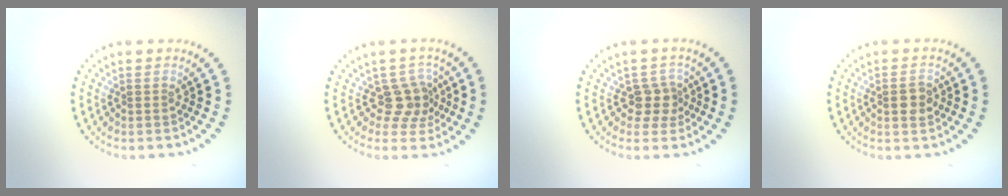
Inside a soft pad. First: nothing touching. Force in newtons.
{"total": 2.8, "press": 2.1, "slide": 1.8}
{"total": 2.2, "press": 1.8, "slide": 1.3}
{"total": 1.9, "press": 1.8, "slide": 0.3}